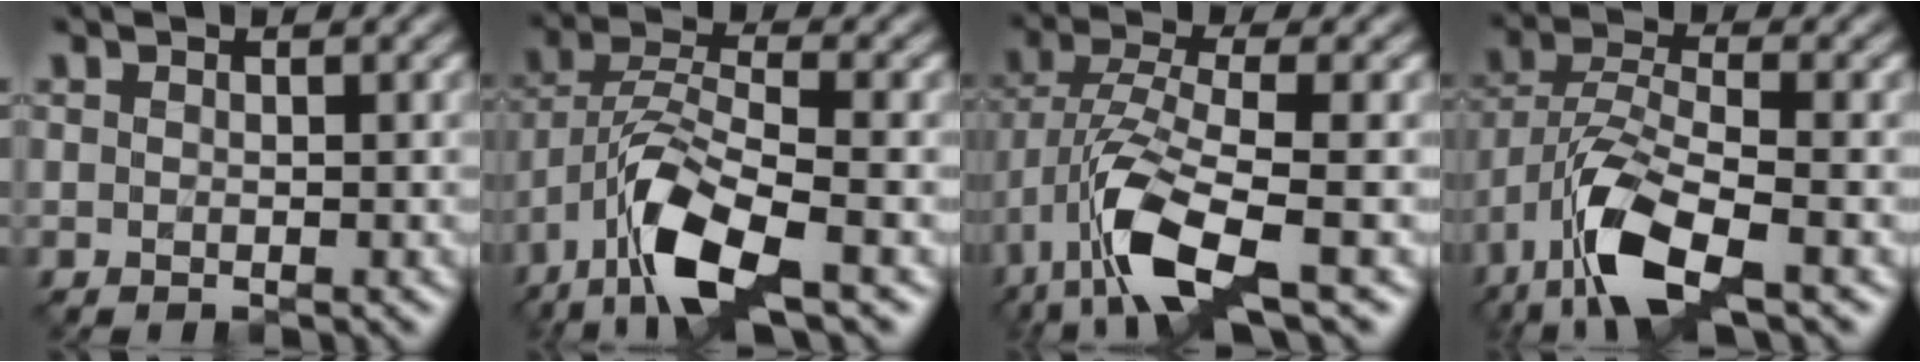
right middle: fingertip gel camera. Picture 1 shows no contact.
{"total": 8.3, "force": [-4.6, 2.5, 6.5], "torque": [-0.133, -0.001, -0.092]}
{"total": 7.7, "force": [-3.7, 2.2, 6.4], "torque": [-0.137, -0.005, -0.077]}
{"total": 8.3, "force": [-4.6, 2.6, 6.3], "torque": [-0.133, -0.004, -0.094]}